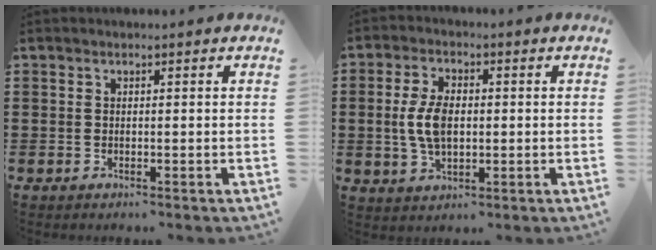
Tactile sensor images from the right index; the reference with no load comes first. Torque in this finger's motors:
{"motor_torque": [0.43, 0.23, 0.20, 0.10]}